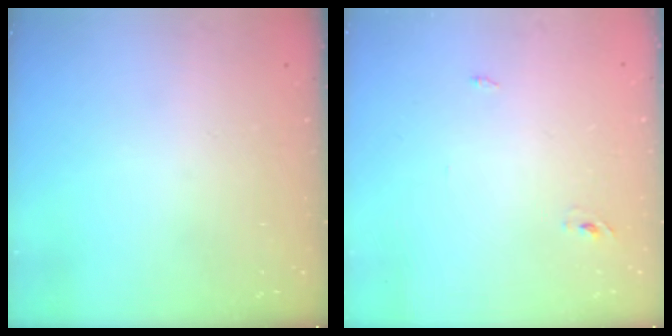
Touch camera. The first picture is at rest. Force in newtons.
{"total": 2.4, "press": 2.1, "slide": 1.0}